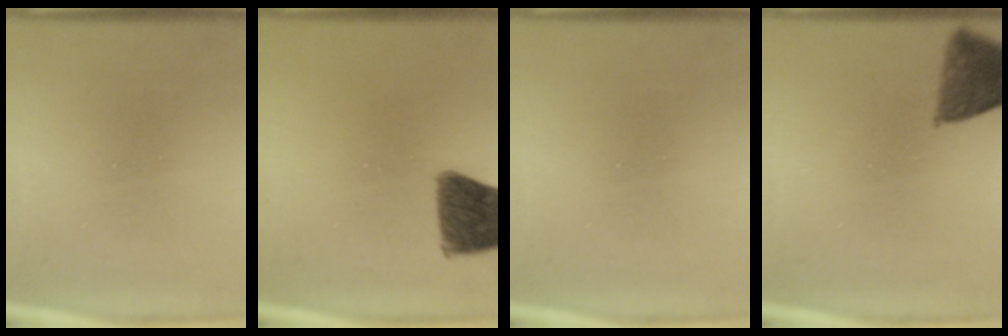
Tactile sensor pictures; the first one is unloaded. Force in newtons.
{"total": 10.9}
{"total": 0.0}
{"total": 8.1}